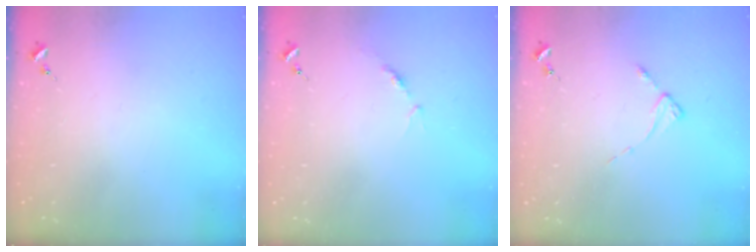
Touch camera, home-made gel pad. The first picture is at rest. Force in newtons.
{"total": 4.7, "press": 4.7, "slide": 0.5}
{"total": 2.2, "press": 2.2, "slide": 0.4}